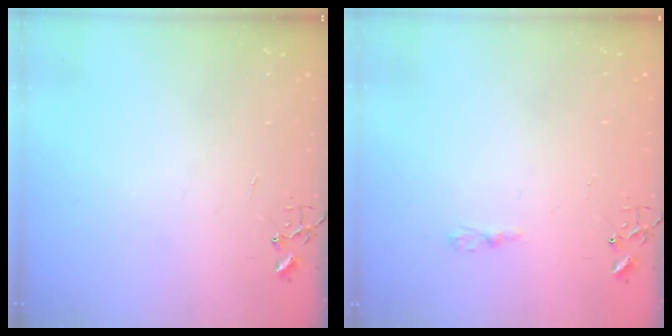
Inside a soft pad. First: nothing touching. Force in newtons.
{"total": 3.6, "press": 3.6, "slide": 0.4}